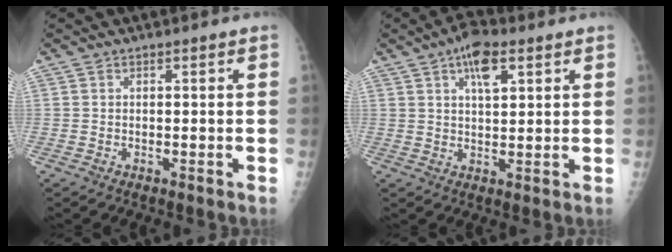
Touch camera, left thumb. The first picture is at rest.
{"total": 7.4, "force": [3.6, 3.4, 5.6], "torque": [-0.075, -0.007, 0.053]}